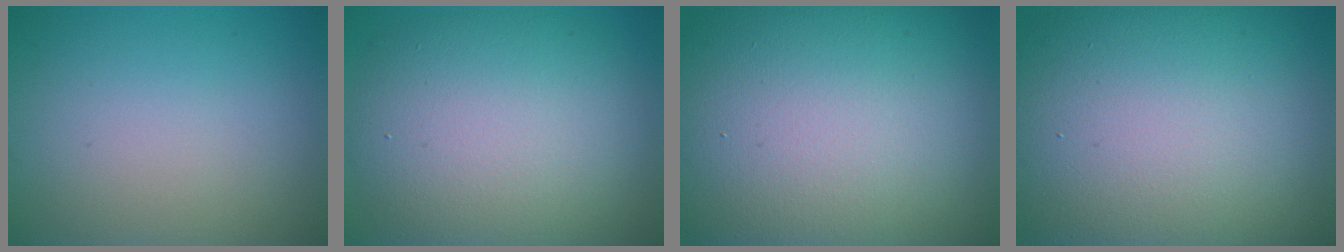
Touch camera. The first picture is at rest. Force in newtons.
{"total": 11.3, "press": 11.3, "slide": 0.5}
{"total": 20.8, "press": 20.8, "slide": 1.5}
{"total": 18.8, "press": 18.7, "slide": 1.3}